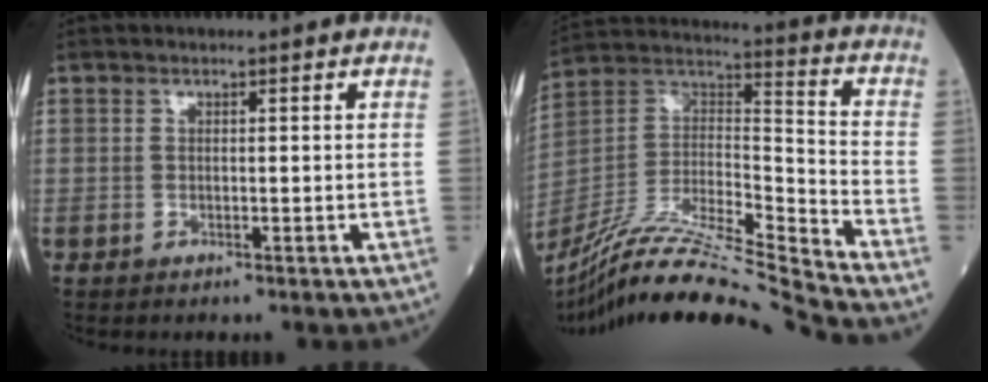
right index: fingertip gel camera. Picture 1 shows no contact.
{"total": 22.5, "force": [-20.1, -1.5, 10.1], "torque": [-0.217, -0.014, -0.364]}